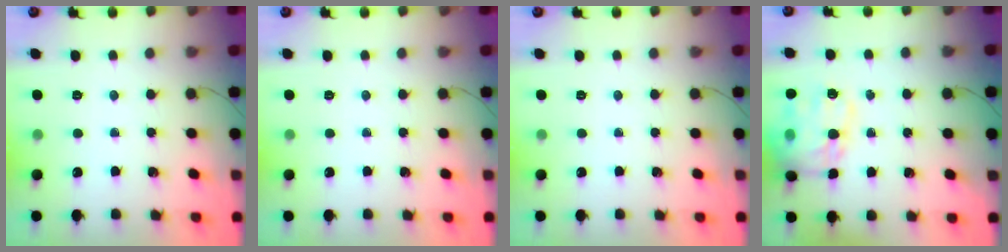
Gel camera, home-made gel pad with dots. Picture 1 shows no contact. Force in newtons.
{"total": 0.0}
{"total": 0.0}
{"total": 16.8, "press": 16.6, "slide": 2.2}